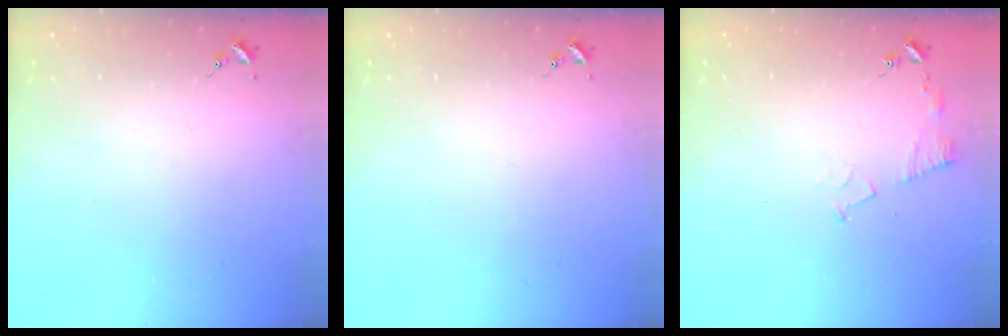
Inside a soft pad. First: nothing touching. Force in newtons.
{"total": 0.0}
{"total": 6.1, "press": 6.1, "slide": 0.7}